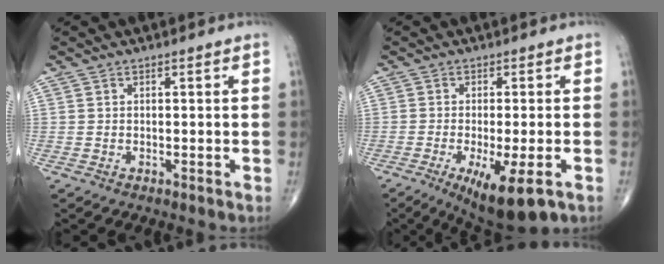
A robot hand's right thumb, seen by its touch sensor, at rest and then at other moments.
{"total": 10.5, "force": [-4.6, 2.8, 9.0], "torque": [-0.142, -0.016, -0.065]}